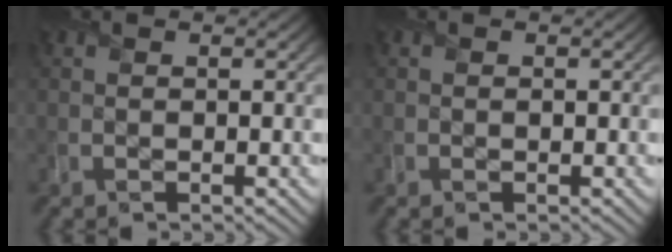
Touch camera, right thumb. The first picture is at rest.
{"total": 0.0}